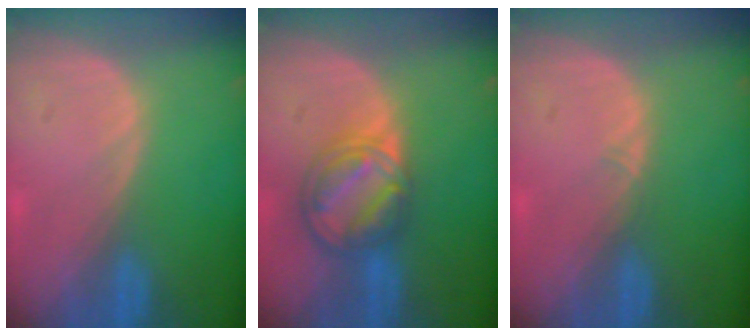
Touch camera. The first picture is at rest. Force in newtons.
{"total": 8.4, "press": 7.1, "slide": 4.5}
{"total": 0.6, "press": 0.5, "slide": 0.4}